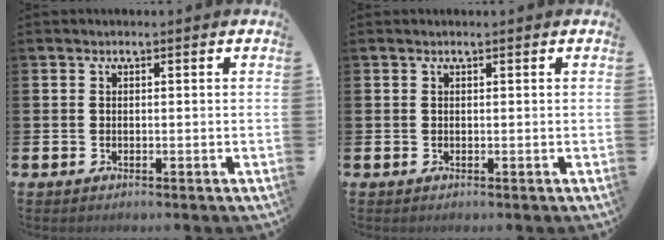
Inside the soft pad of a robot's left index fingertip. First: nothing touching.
{"total": 0.0}